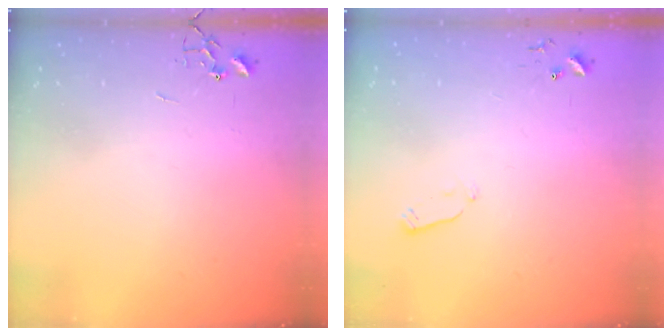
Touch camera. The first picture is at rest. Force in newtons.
{"total": 2.7, "press": 2.6, "slide": 0.4}